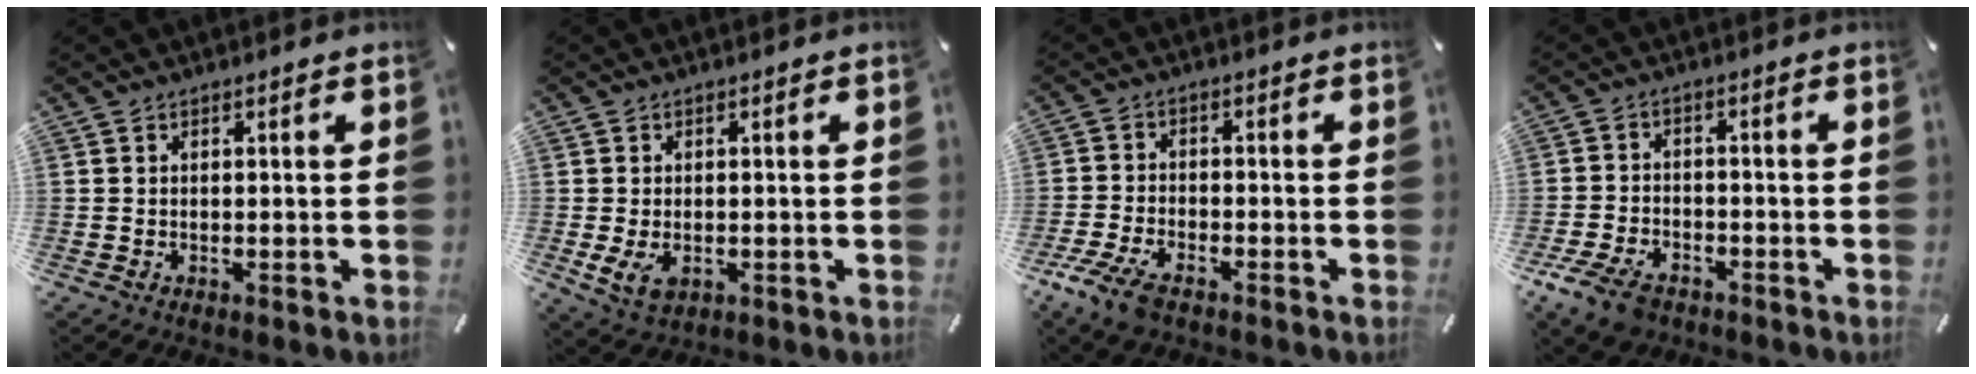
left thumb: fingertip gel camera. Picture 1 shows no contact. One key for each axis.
{"total": 3.5, "fx": -0.7, "fy": 2.6, "fz": 2.3, "tx": -0.052, "ty": -0.005, "tz": -0.017}
{"total": 6.3, "fx": -4.4, "fy": 2.6, "fz": 3.6, "tx": -0.093, "ty": 0.009, "tz": -0.086}
{"total": 7.2, "fx": -4.6, "fy": 4.4, "fz": 3.3, "tx": -0.076, "ty": 0.020, "tz": -0.087}